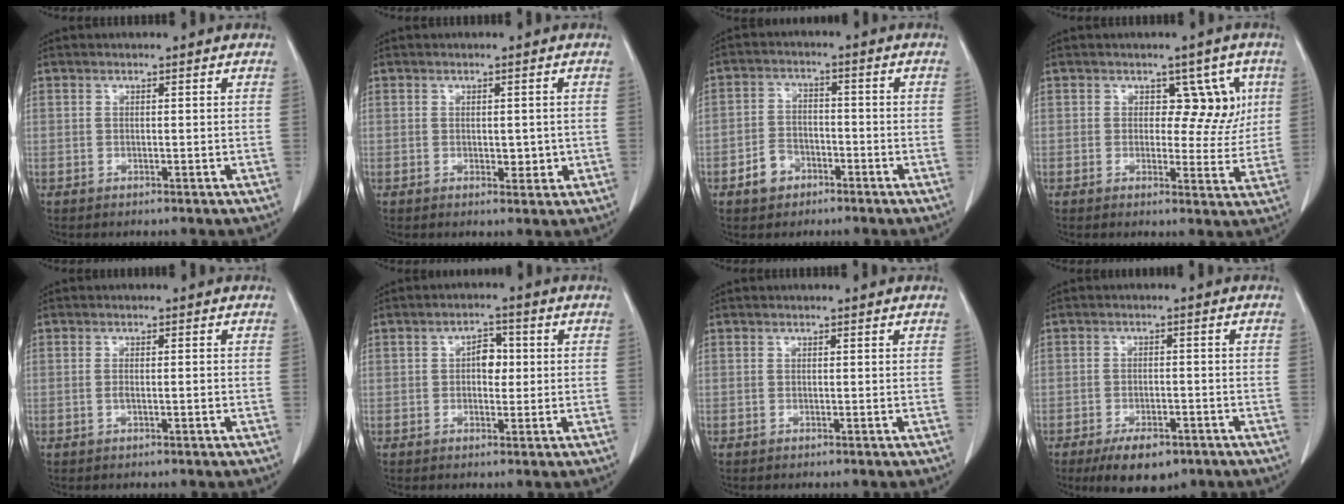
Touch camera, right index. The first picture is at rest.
{"total": 2.2, "force": [-0.1, 1.3, 1.8], "torque": [-0.022, -0.003, 0.004]}
{"total": 4.9, "force": [-2.7, 3.6, 1.8], "torque": [-0.035, 0.014, -0.045]}
{"total": 6.1, "force": [1.8, 3.9, 4.3], "torque": [-0.030, 0.011, 0.022]}
{"total": 1.4, "force": [-0.3, 0.4, 1.4], "torque": [-0.029, 0.001, -0.002]}
{"total": 3.5, "force": [0.3, 2.1, 2.8], "torque": [-0.040, 0.011, 0.003]}
{"total": 0.0}
{"total": 7.2, "force": [-4.8, 3.1, 4.3], "torque": [-0.066, -0.003, -0.074]}